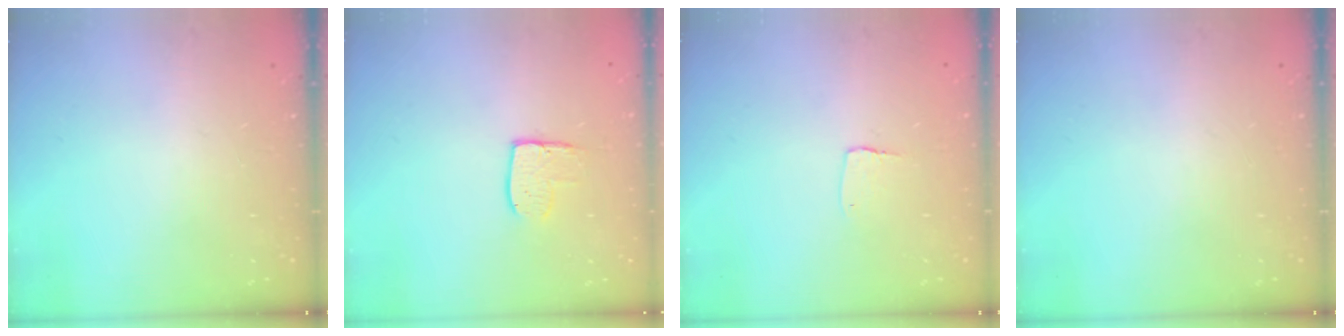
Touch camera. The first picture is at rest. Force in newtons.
{"total": 8.4, "press": 8.4, "slide": 0.3}
{"total": 3.1, "press": 3.1, "slide": 0.3}
{"total": 0.0}